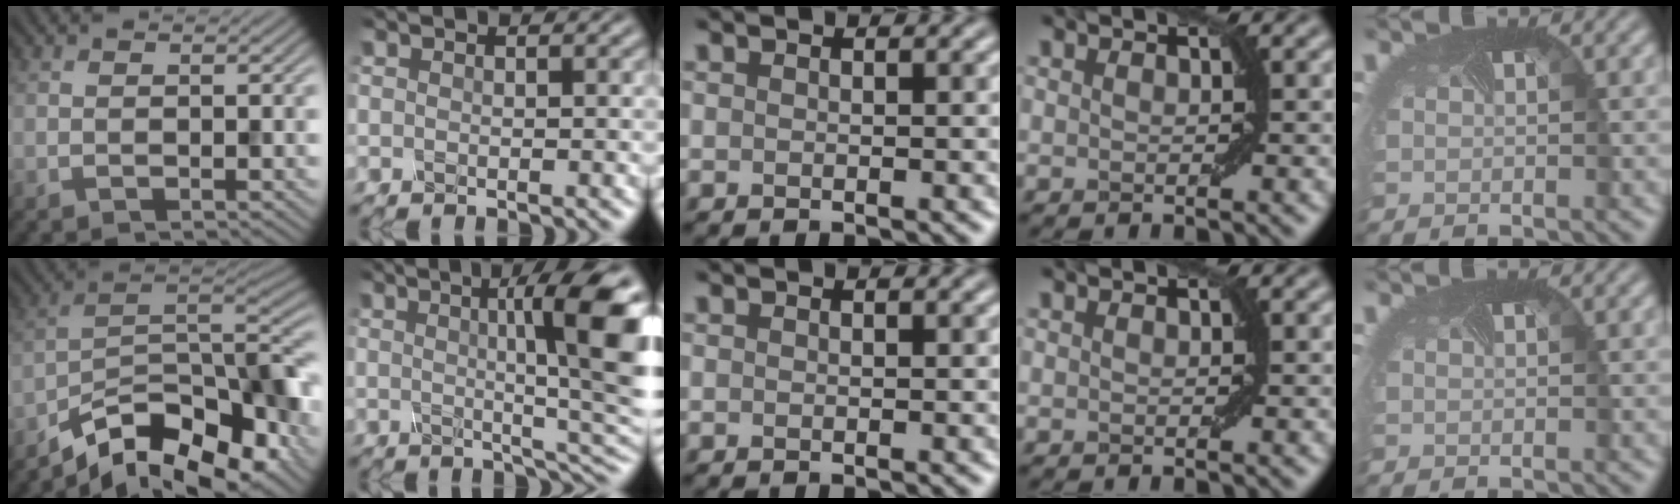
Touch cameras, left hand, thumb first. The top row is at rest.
{"thumb": {"total": 14.1, "force": [-9.5, 5.6, 8.8], "torque": [-0.146, -0.005, -0.167]}, "index": {"total": 11.0, "force": [1.5, 2.3, 10.7], "torque": [-0.121, 0.001, 0.027]}}